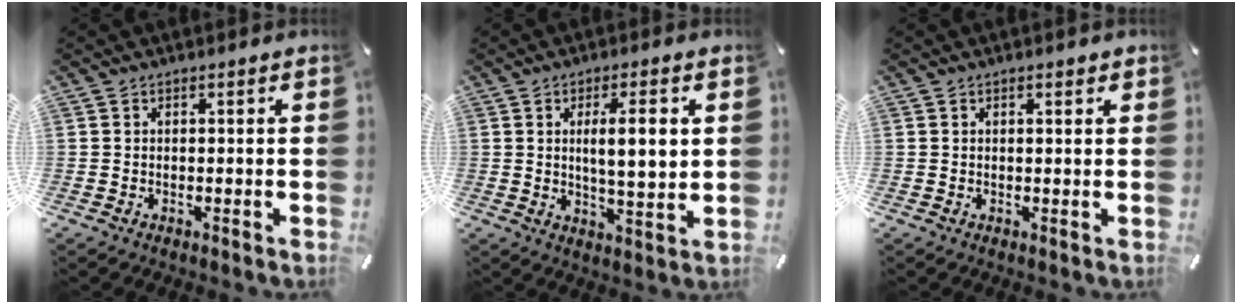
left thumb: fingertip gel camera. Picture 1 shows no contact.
{"total": 9.2, "force": [2.1, 2.4, 8.6], "torque": [-0.134, -0.008, 0.027]}
{"total": 1.0, "force": [0.6, 0.3, 0.8], "torque": [-0.009, -0.001, 0.008]}